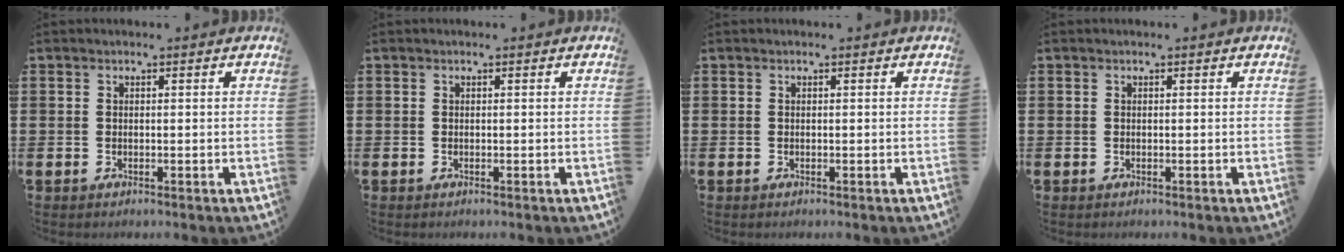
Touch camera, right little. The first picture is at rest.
{"total": 0.0}
{"total": 0.0}
{"total": 0.0}